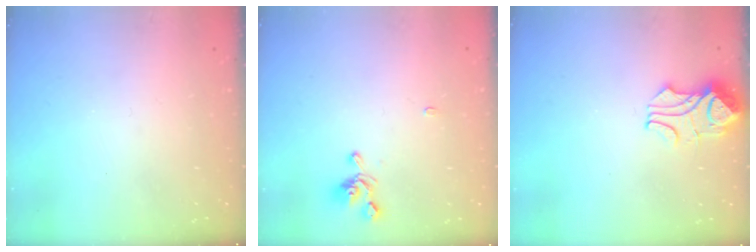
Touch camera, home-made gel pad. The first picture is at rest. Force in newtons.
{"total": 3.8, "press": 3.7, "slide": 0.8}
{"total": 3.5, "press": 3.3, "slide": 0.9}